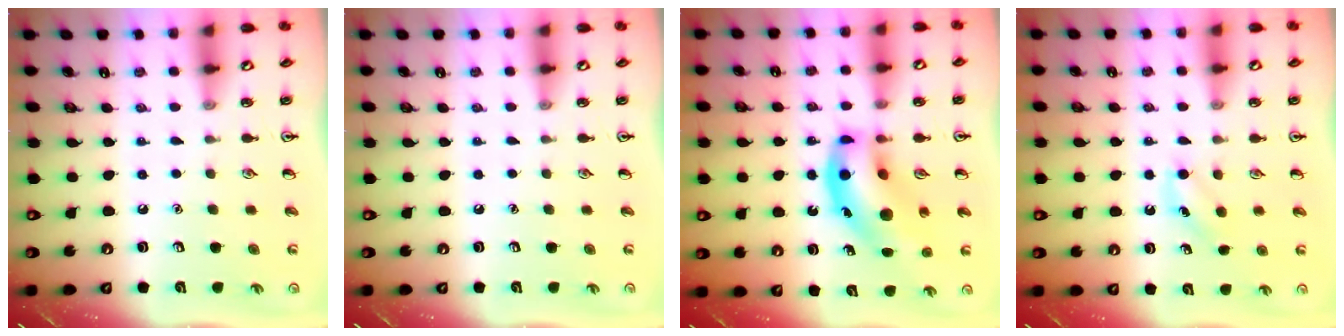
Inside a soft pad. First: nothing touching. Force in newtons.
{"total": 0.0}
{"total": 14.7, "press": 14.3, "slide": 3.6}
{"total": 3.9, "press": 3.7, "slide": 1.3}